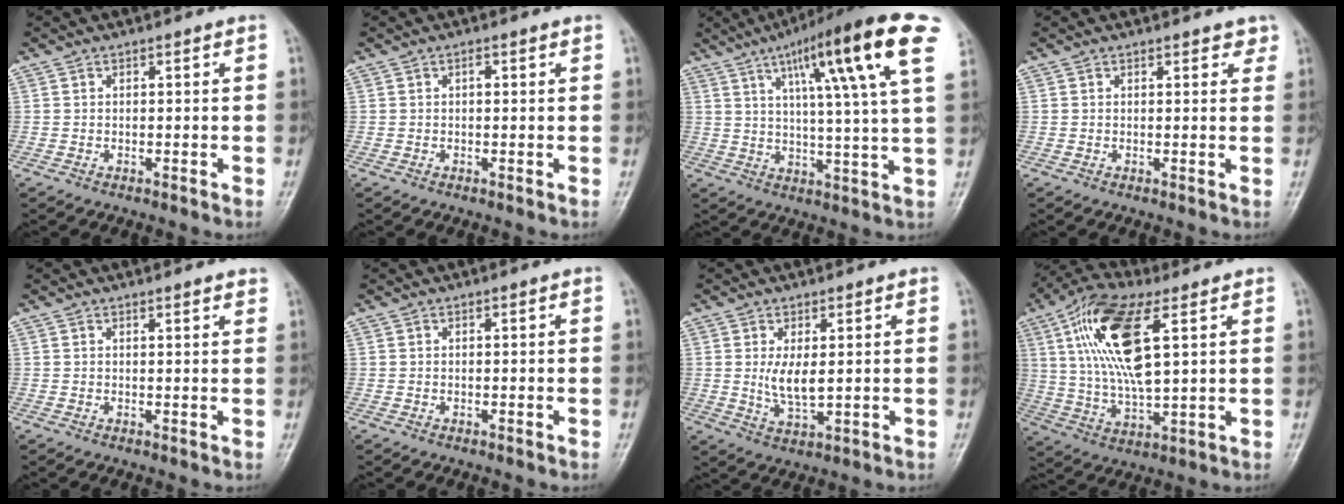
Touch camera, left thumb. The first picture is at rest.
{"total": 0.9, "force": [0.2, 0.4, 0.7], "torque": [-0.008, 0.001, 0.001]}
{"total": 19.4, "force": [8.7, 2.3, 17.2], "torque": [-0.248, -0.010, 0.124]}
{"total": 2.0, "force": [1.4, 1.0, 0.9], "torque": [0.007, -0.005, 0.010]}
{"total": 1.8, "force": [1.5, 0.4, 0.8], "torque": [-0.003, -0.004, 0.019]}
{"total": 0.0}
{"total": 5.4, "force": [0.7, 2.3, 4.8], "torque": [-0.086, -0.015, 0.019]}
{"total": 17.1, "force": [5.9, 6.4, 14.8], "torque": [-0.287, -0.007, 0.108]}